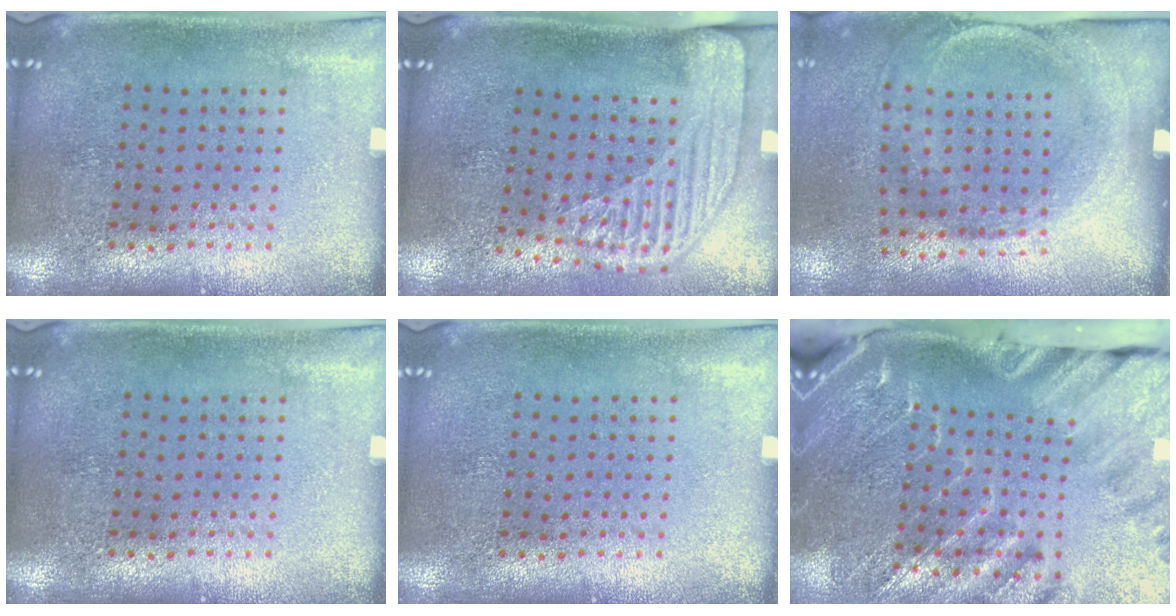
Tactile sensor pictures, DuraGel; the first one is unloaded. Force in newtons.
{"total": 2.2, "press": 1.8, "slide": 1.3}
{"total": 1.8, "press": 1.2, "slide": 1.3}
{"total": 0.0}
{"total": 0.0}
{"total": 3.2, "press": 3.0, "slide": 1.1}